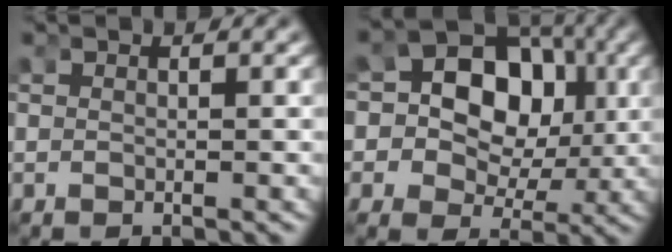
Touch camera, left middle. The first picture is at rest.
{"total": 14.0, "force": [1.0, 11.9, 7.2], "torque": [-0.169, -0.027, 0.014]}